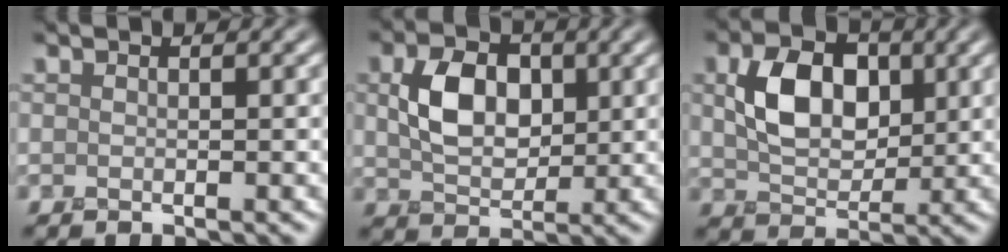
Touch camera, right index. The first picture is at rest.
{"total": 4.9, "force": [0.3, 3.5, 3.4], "torque": [-0.073, -0.004, 0.002]}
{"total": 5.6, "force": [0.7, 3.9, 4.0], "torque": [-0.080, -0.004, 0.009]}